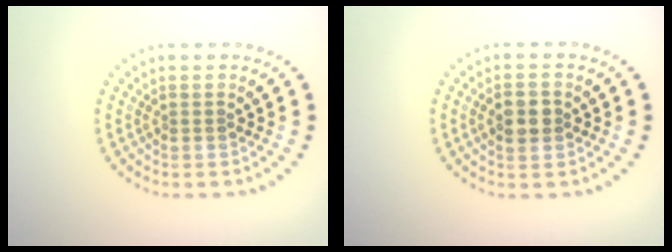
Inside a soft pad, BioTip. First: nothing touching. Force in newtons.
{"total": 3.0, "press": 3.0, "slide": 0.0}